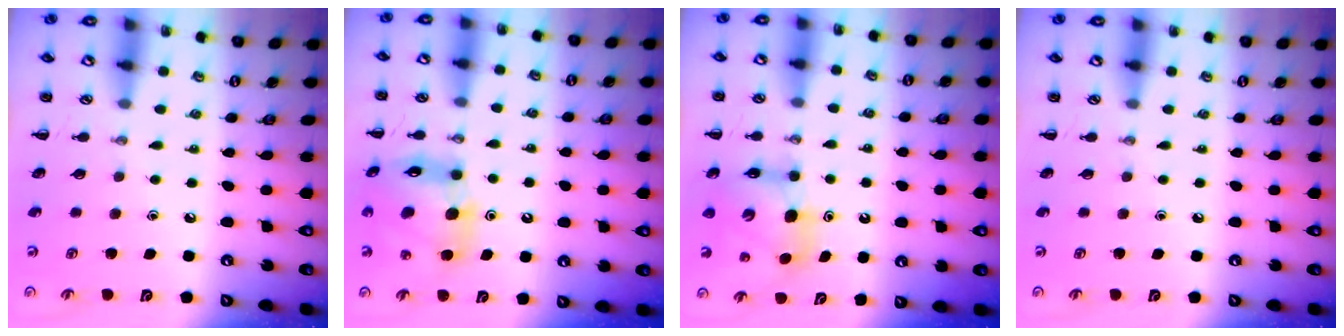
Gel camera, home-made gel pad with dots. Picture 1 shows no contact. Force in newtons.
{"total": 12.0, "press": 11.6, "slide": 3.1}
{"total": 7.2, "press": 7.2, "slide": 0.4}
{"total": 0.0}